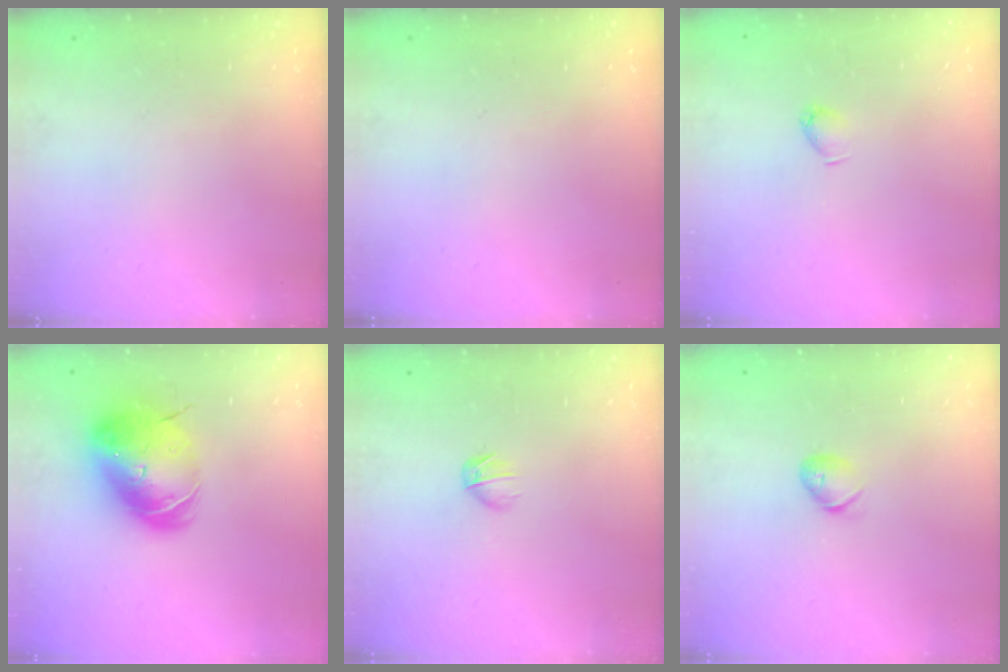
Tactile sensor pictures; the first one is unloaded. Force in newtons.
{"total": 0.0}
{"total": 3.0, "press": 3.0, "slide": 0.3}
{"total": 13.5, "press": 13.3, "slide": 2.4}
{"total": 3.8, "press": 3.6, "slide": 1.1}
{"total": 6.3, "press": 6.2, "slide": 1.2}